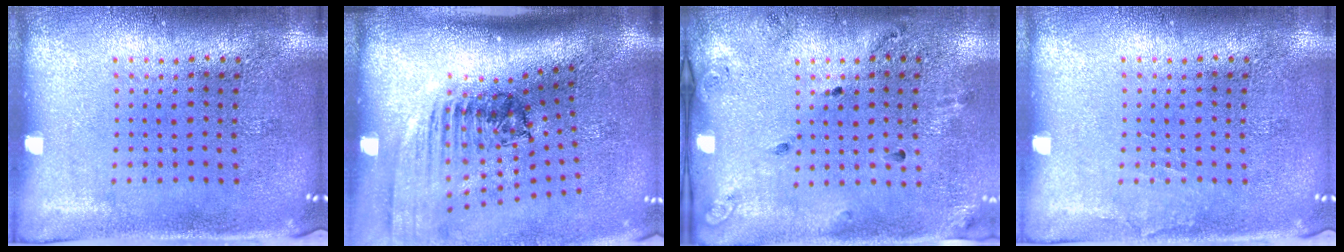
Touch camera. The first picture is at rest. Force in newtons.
{"total": 2.6, "press": 1.8, "slide": 1.8}
{"total": 1.8, "press": 1.2, "slide": 1.3}
{"total": 0.6, "press": 0.6, "slide": 0.1}